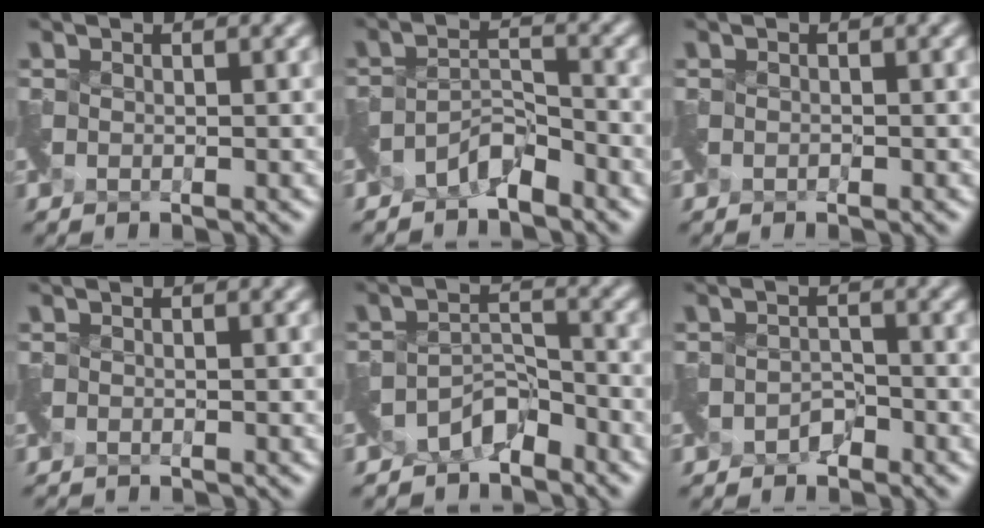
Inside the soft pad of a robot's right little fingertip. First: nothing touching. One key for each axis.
{"total": 2.4, "fx": -2.2, "fy": 0.3, "fz": 0.8, "tx": -0.015, "ty": 0.007, "tz": -0.043}
{"total": 0.0}
{"total": 1.2, "fx": -1.2, "fy": -0.2, "fz": -0.3, "tx": 0.001, "ty": -0.016, "tz": -0.026}
{"total": 2.9, "fx": -2.7, "fy": 0.8, "fz": 0.6, "tx": -0.007, "ty": -0.001, "tz": -0.052}
{"total": 1.3, "fx": -1.1, "fy": 0.6, "fz": 0.2, "tx": -0.008, "ty": 0.000, "tz": -0.020}